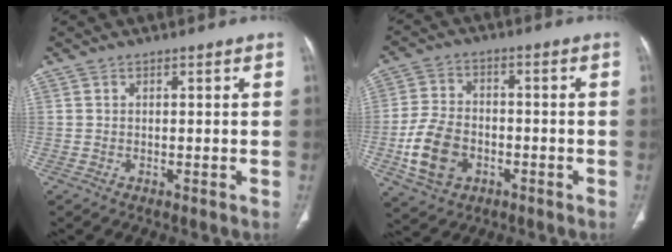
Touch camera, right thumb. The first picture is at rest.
{"total": 10.7, "force": [-3.5, 7.6, 6.6], "torque": [-0.119, 0.017, -0.063]}